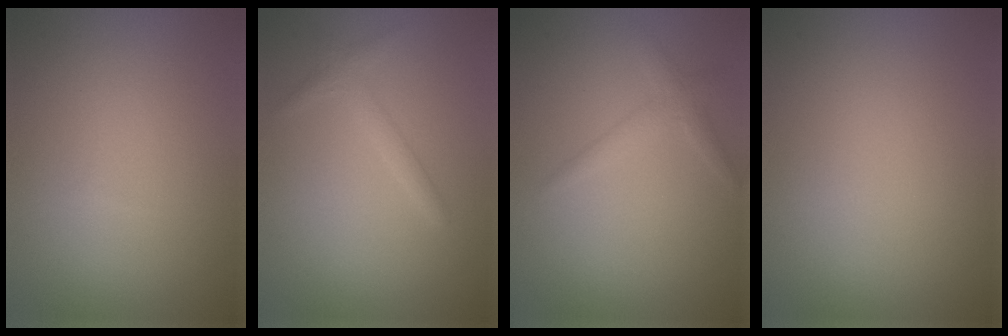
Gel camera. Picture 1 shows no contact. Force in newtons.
{"total": 1.4, "press": 1.4, "slide": 0.1}
{"total": 1.6, "press": 1.6, "slide": 0.0}
{"total": 0.0}